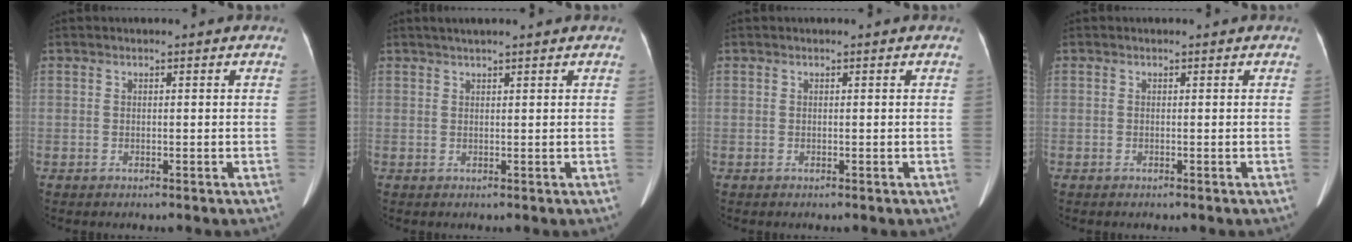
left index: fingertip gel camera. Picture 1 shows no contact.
{"total": 3.3, "force": [2.6, -0.1, 1.9], "torque": [-0.025, 0.023, 0.043]}
{"total": 0.0}
{"total": 0.0}